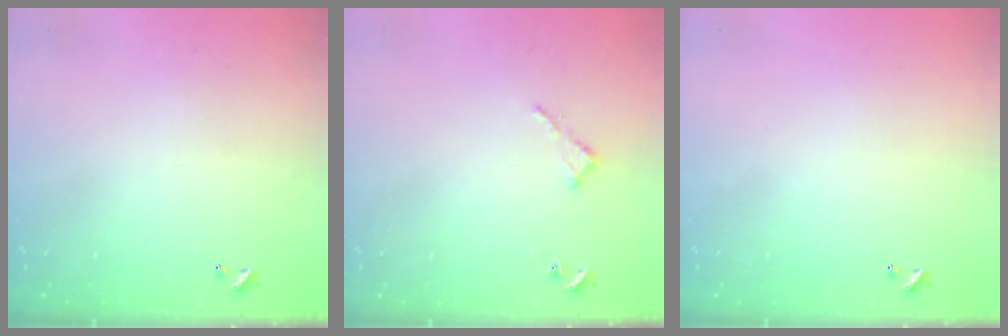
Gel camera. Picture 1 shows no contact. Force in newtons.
{"total": 2.6, "press": 2.6, "slide": 0.2}
{"total": 0.0}